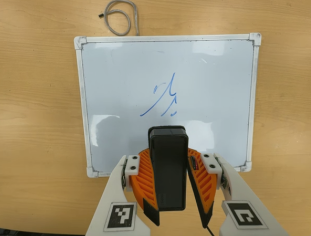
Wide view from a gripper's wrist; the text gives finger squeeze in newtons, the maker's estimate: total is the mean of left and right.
{"total": 11.5, "left": 10.2, "right": 12.9}